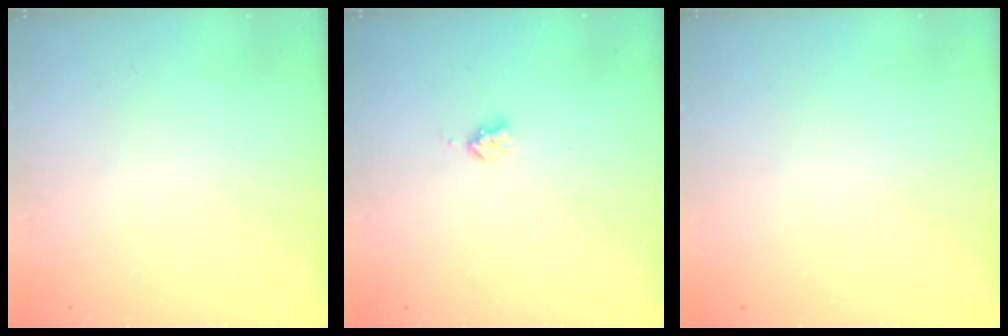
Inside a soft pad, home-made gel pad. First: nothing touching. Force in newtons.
{"total": 2.9, "press": 2.9, "slide": 0.5}
{"total": 0.0}